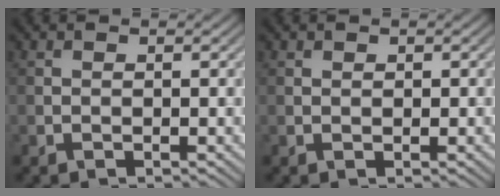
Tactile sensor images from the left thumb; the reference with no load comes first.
{"total": 0.5, "force": [0.3, 0.4, 0.2], "torque": [0.000, -0.002, 0.005]}